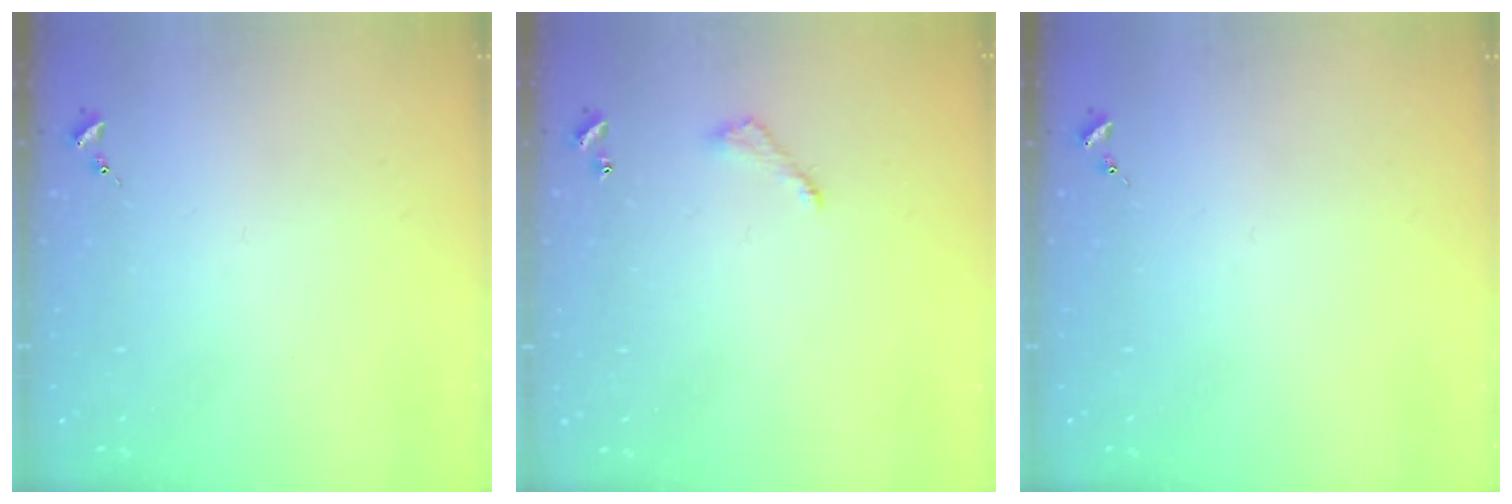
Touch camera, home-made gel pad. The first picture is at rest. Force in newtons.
{"total": 6.0, "press": 6.0, "slide": 0.6}
{"total": 0.0}